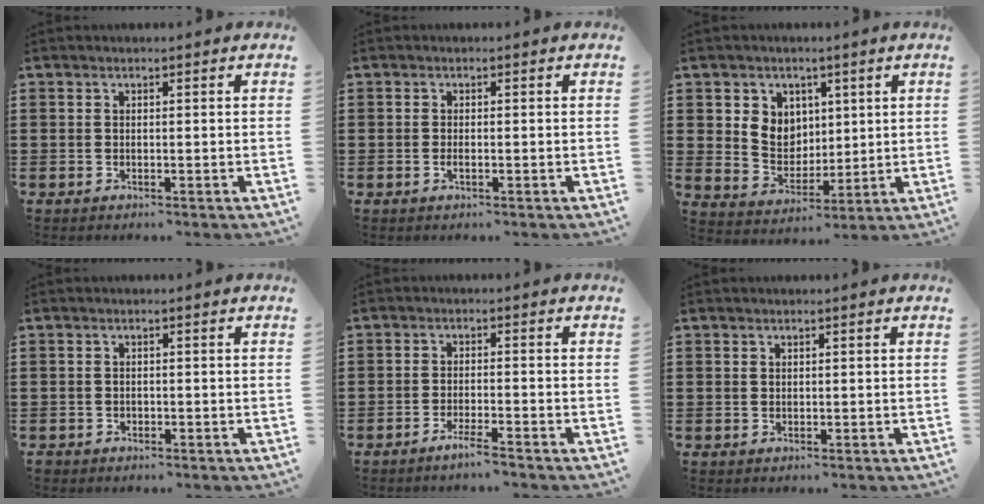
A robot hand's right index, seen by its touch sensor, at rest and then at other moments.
{"total": 0.8, "force": [-0.3, 0.2, 0.7], "torque": [-0.013, -0.003, -0.005]}
{"total": 5.8, "force": [2.3, 5.2, 1.0], "torque": [-0.040, 0.006, 0.042]}
{"total": 0.7, "force": [-0.5, 0.6, -0.1], "torque": [-0.002, 0.003, -0.011]}
{"total": 2.8, "force": [-2.4, -0.3, 1.4], "torque": [-0.022, 0.000, -0.043]}
{"total": 0.5, "force": [0.3, 0.4, 0.1], "torque": [-0.003, 0.002, 0.007]}